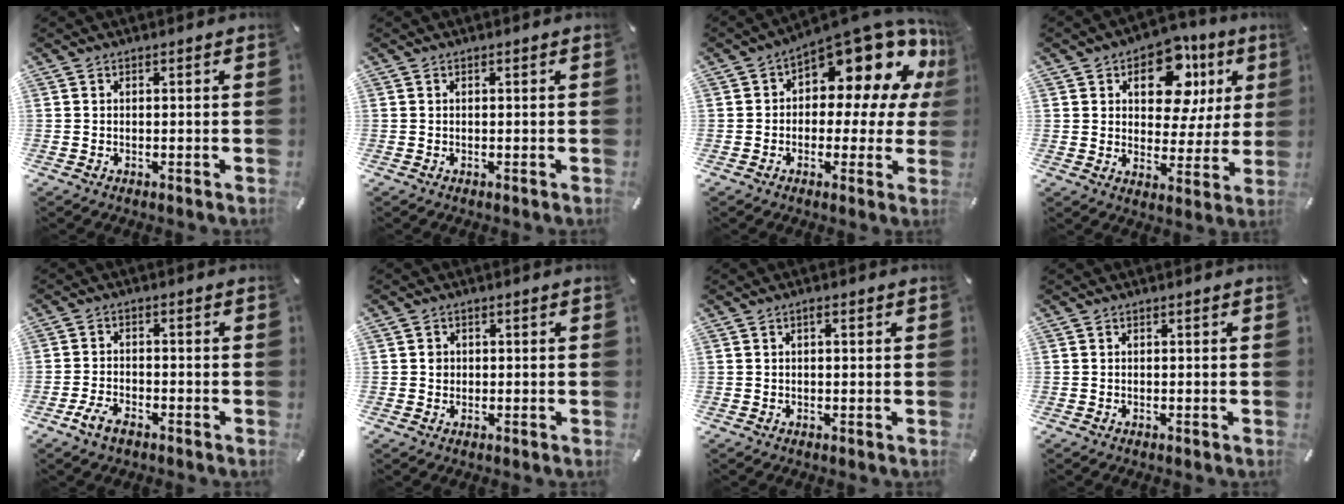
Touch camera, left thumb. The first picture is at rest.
{"total": 0.0}
{"total": 15.3, "force": [9.5, 7.3, 9.5], "torque": [-0.125, -0.090, 0.157]}
{"total": 14.4, "force": [6.5, 9.2, 8.9], "torque": [-0.128, -0.024, 0.114]}
{"total": 4.5, "force": [-2.8, 2.4, 2.5], "torque": [-0.059, 0.009, -0.056]}
{"total": 1.8, "force": [0.0, 1.7, 0.5], "torque": [-0.002, 0.004, -0.005]}
{"total": 1.4, "force": [0.4, 0.6, 1.2], "torque": [-0.024, 0.005, 0.005]}
{"total": 0.0}